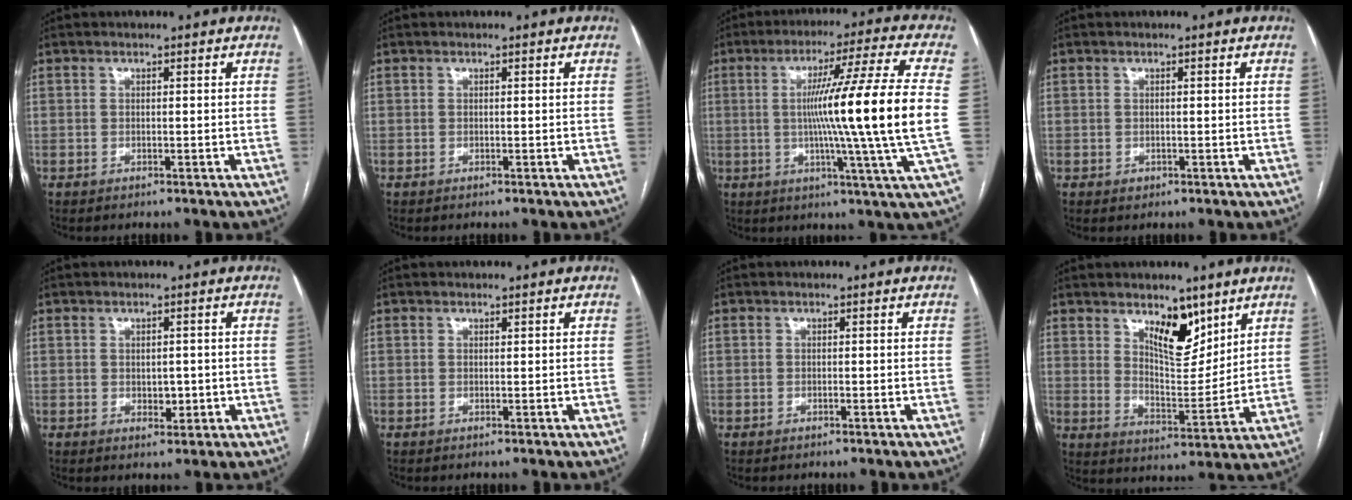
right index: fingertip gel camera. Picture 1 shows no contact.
{"total": 0.0}
{"total": 17.9, "force": [-0.2, -2.9, 17.6], "torque": [-0.272, -0.012, -0.019]}
{"total": 0.8, "force": [-0.1, 0.8, 0.2], "torque": [-0.001, 0.002, 0.001]}
{"total": 2.6, "force": [-0.3, 1.7, 2.0], "torque": [-0.025, -0.001, 0.002]}
{"total": 0.0}
{"total": 0.0}
{"total": 8.6, "force": [5.5, 3.4, 5.7], "torque": [-0.090, -0.011, 0.097]}